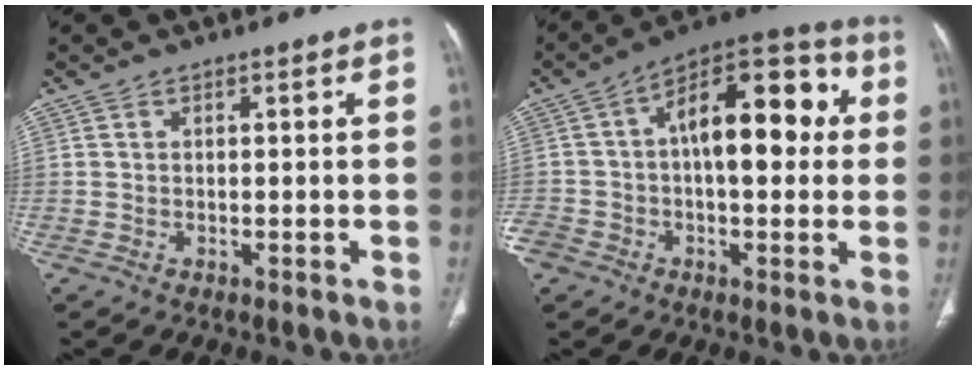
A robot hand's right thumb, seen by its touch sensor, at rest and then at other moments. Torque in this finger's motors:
{"motor_torque": [0.40, 1.98, 2.02, 0.75, 0.57]}